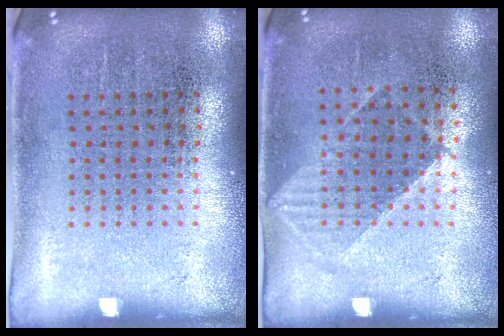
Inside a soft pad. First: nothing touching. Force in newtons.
{"total": 1.0, "press": 0.9, "slide": 0.6}